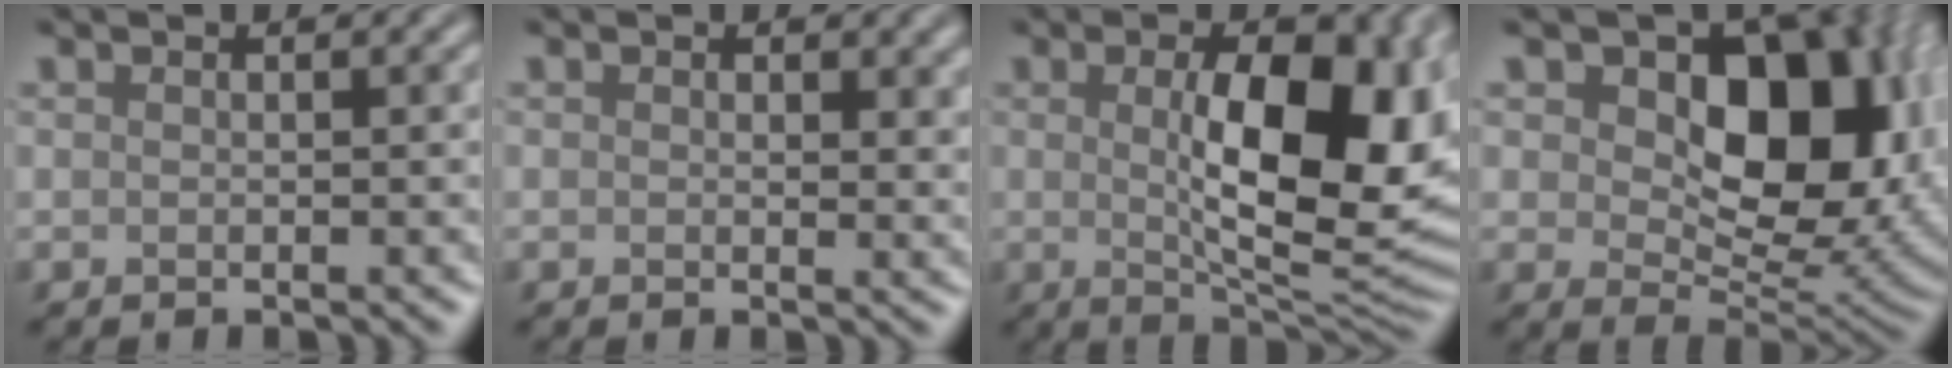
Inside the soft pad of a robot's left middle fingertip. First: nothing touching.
{"total": 2.0, "force": [0.7, 1.2, 1.4], "torque": [-0.014, -0.003, 0.008]}
{"total": 12.4, "force": [1.1, 5.4, 11.1], "torque": [-0.151, -0.010, 0.028]}
{"total": 13.8, "force": [3.7, 8.7, 10.1], "torque": [-0.118, -0.006, 0.057]}